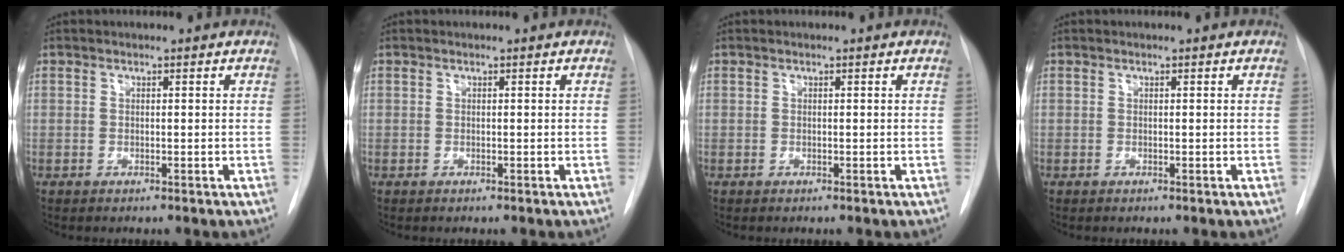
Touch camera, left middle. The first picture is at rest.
{"total": 0.0}
{"total": 0.0}
{"total": 0.0}